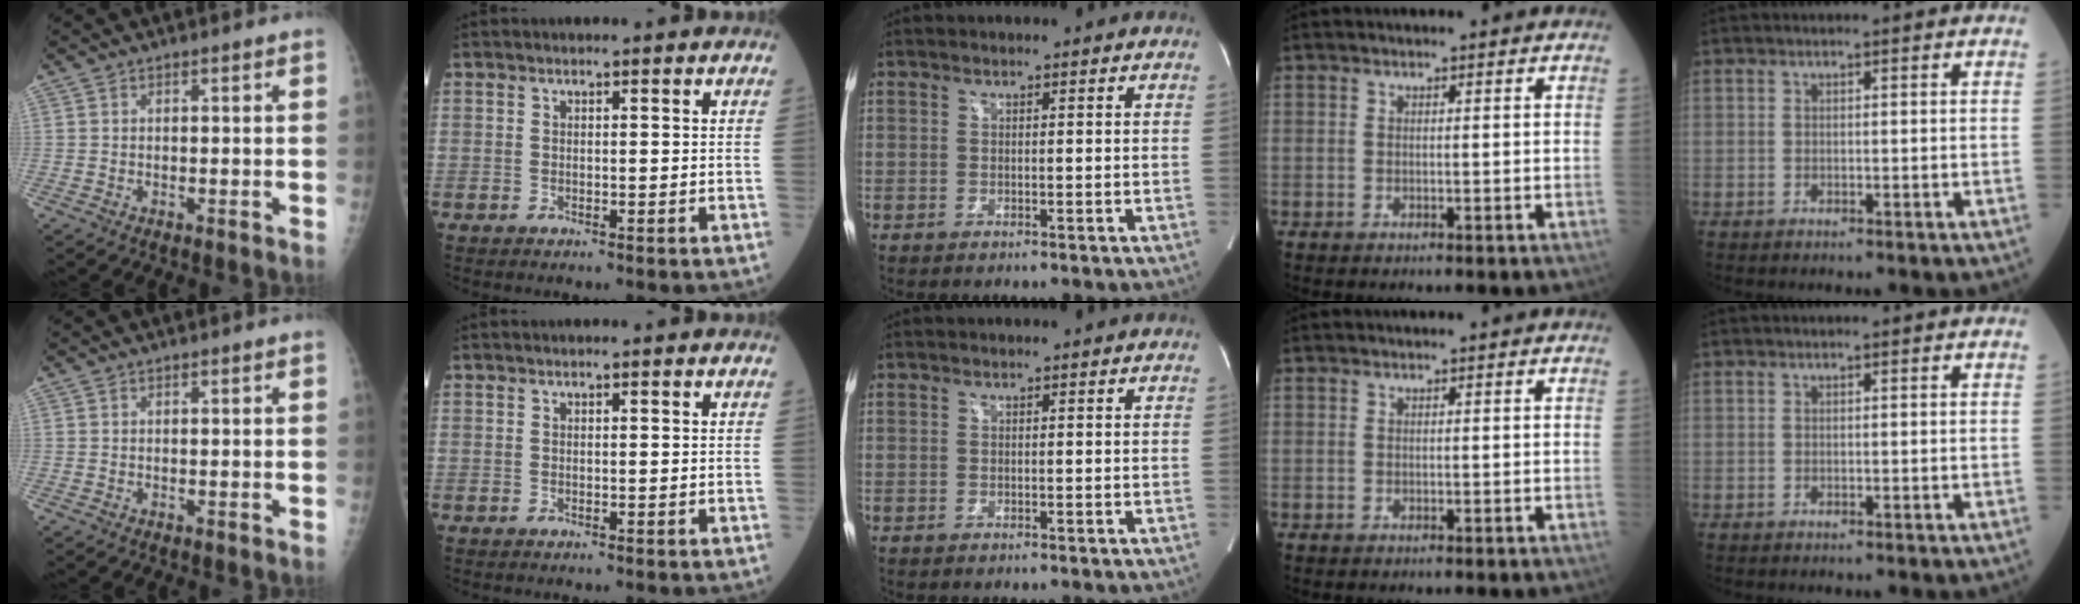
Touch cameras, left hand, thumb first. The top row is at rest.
{}